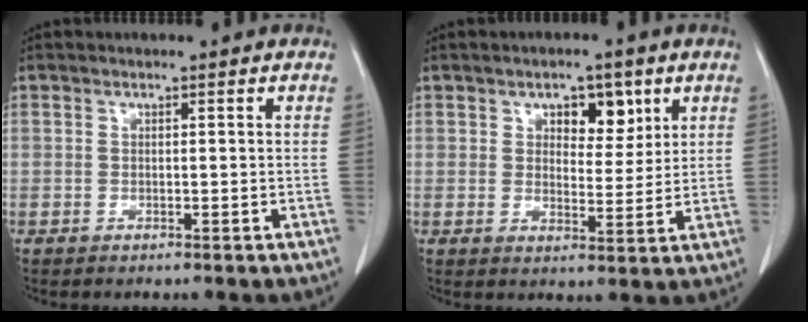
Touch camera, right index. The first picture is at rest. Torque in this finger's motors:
{"motor_torque": [0.23, 0.23, 0.04, 0.03]}